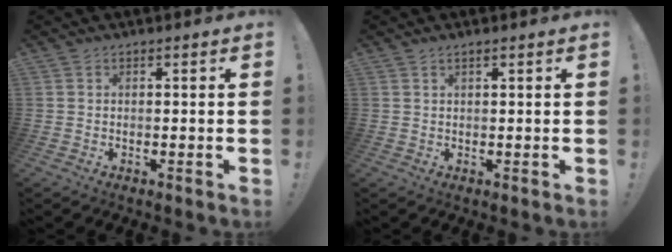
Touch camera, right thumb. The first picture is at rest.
{"total": 1.0, "force": [0.7, 0.0, 0.8], "torque": [-0.022, 0.003, 0.012]}